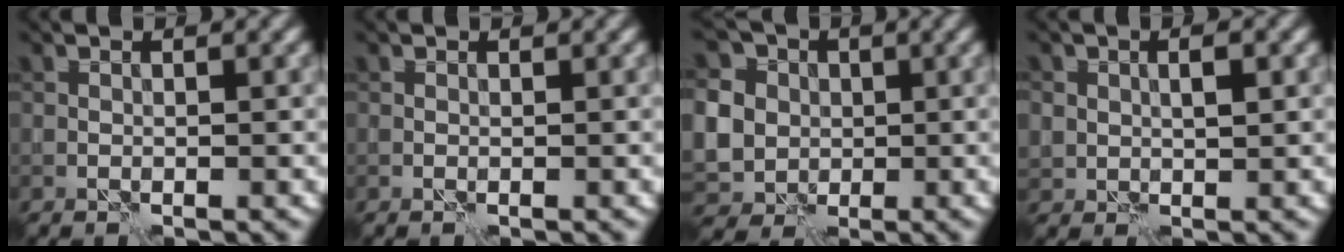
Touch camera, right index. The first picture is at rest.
{"total": 0.0}
{"total": 10.3, "force": [1.1, 9.1, 4.5], "torque": [-0.118, 0.011, -0.003]}
{"total": 2.5, "force": [0.6, 1.6, 1.8], "torque": [-0.035, 0.001, 0.012]}